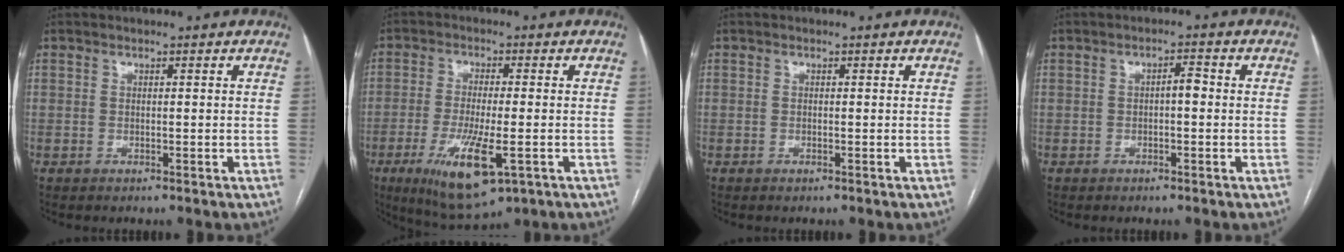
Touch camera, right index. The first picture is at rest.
{"total": 11.4, "force": [-4.4, 2.6, 10.2], "torque": [-0.189, -0.029, -0.068]}
{"total": 0.0}
{"total": 2.2, "force": [-0.1, 0.8, 2.0], "torque": [-0.033, 0.012, -0.002]}